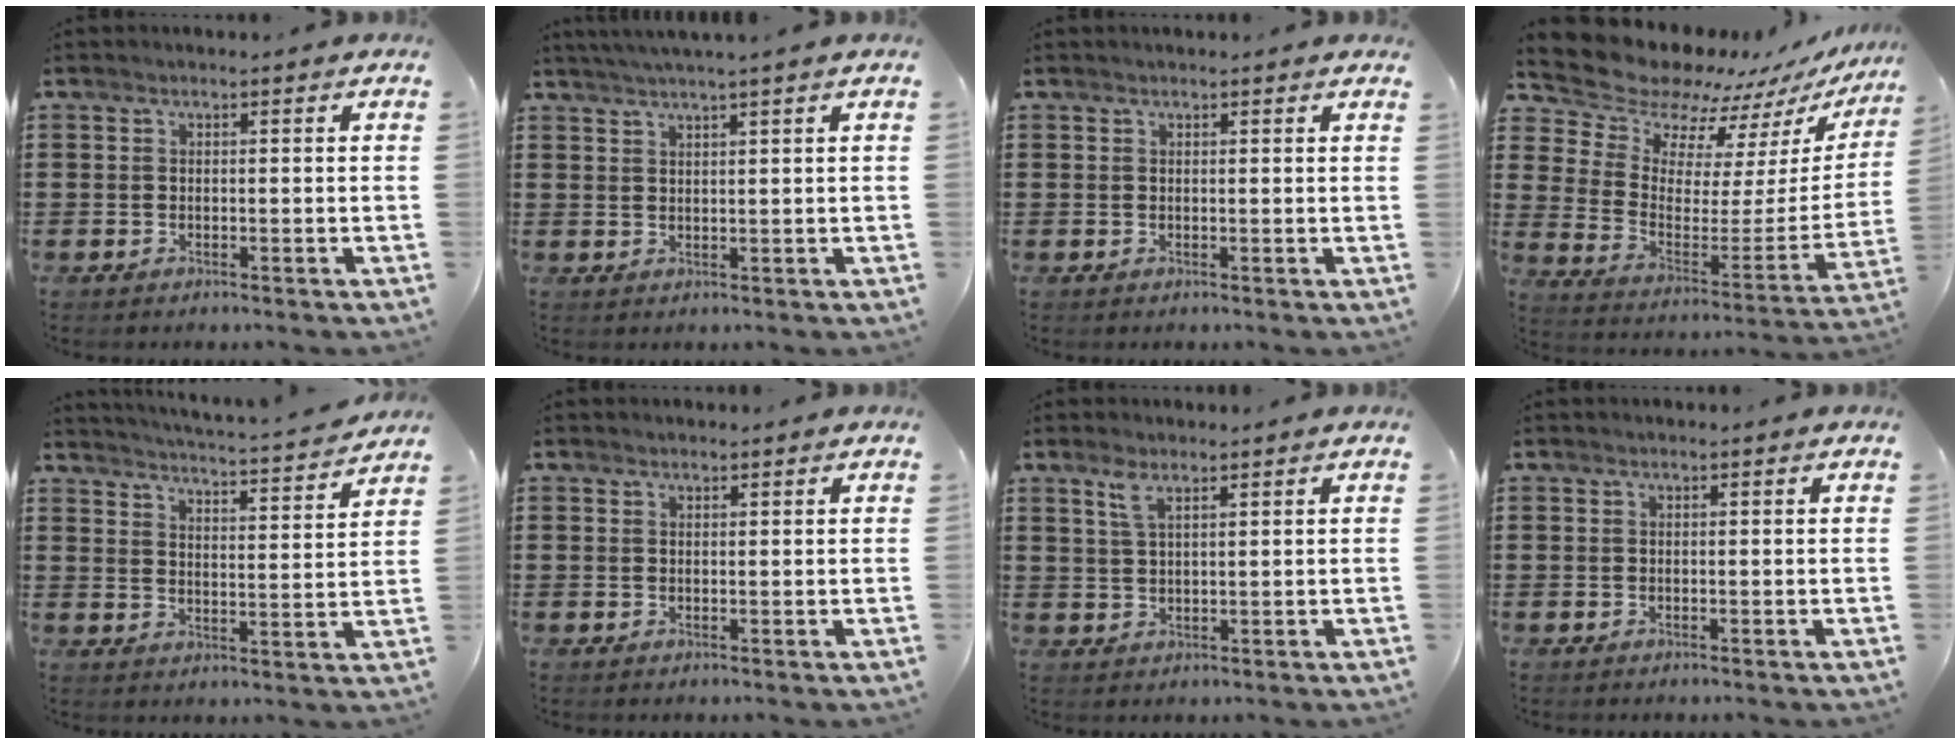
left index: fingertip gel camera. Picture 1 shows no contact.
{"total": 2.1, "force": [1.9, -0.7, 0.8], "torque": [-0.017, 0.000, 0.035]}
{"total": 0.7, "force": [0.7, 0.1, 0.2], "torque": [-0.005, 0.000, 0.014]}
{"total": 10.8, "force": [10.3, 3.1, 1.2], "torque": [-0.073, -0.092, 0.182]}
{"total": 3.7, "force": [3.6, -0.7, 0.8], "torque": [-0.034, -0.034, 0.056]}
{"total": 0.7, "force": [0.6, 0.3, 0.1], "torque": [-0.003, 0.001, 0.013]}
{"total": 3.1, "force": [2.1, 0.9, 2.0], "torque": [-0.048, 0.003, 0.039]}
{"total": 0.0}